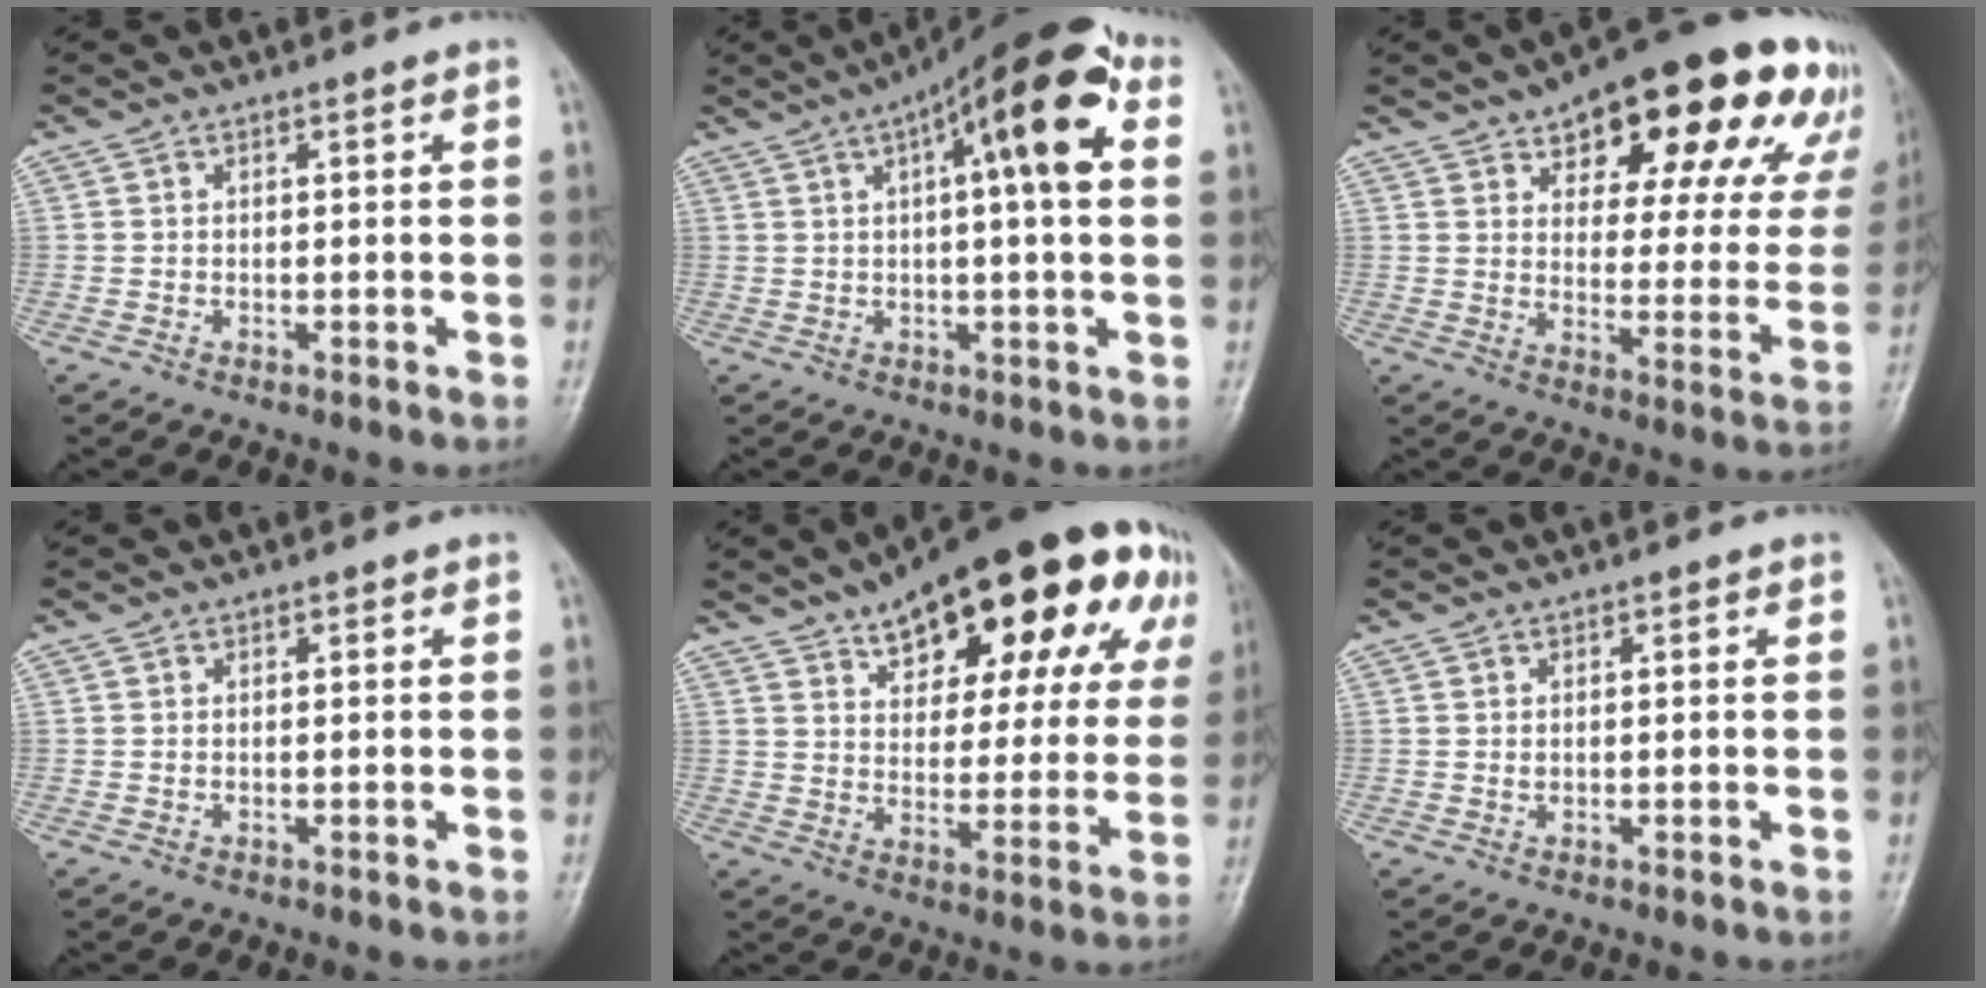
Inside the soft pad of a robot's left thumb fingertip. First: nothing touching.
{"total": 15.3, "force": [4.8, 4.2, 14.0], "torque": [-0.191, 0.025, 0.061]}
{"total": 25.0, "force": [15.2, 10.5, 16.8], "torque": [-0.186, -0.030, 0.196]}
{"total": 0.0}
{"total": 26.3, "force": [14.4, 12.2, 18.2], "torque": [-0.217, -0.003, 0.203]}
{"total": 0.7, "force": [0.2, 0.6, 0.4], "torque": [-0.004, 0.000, 0.002]}